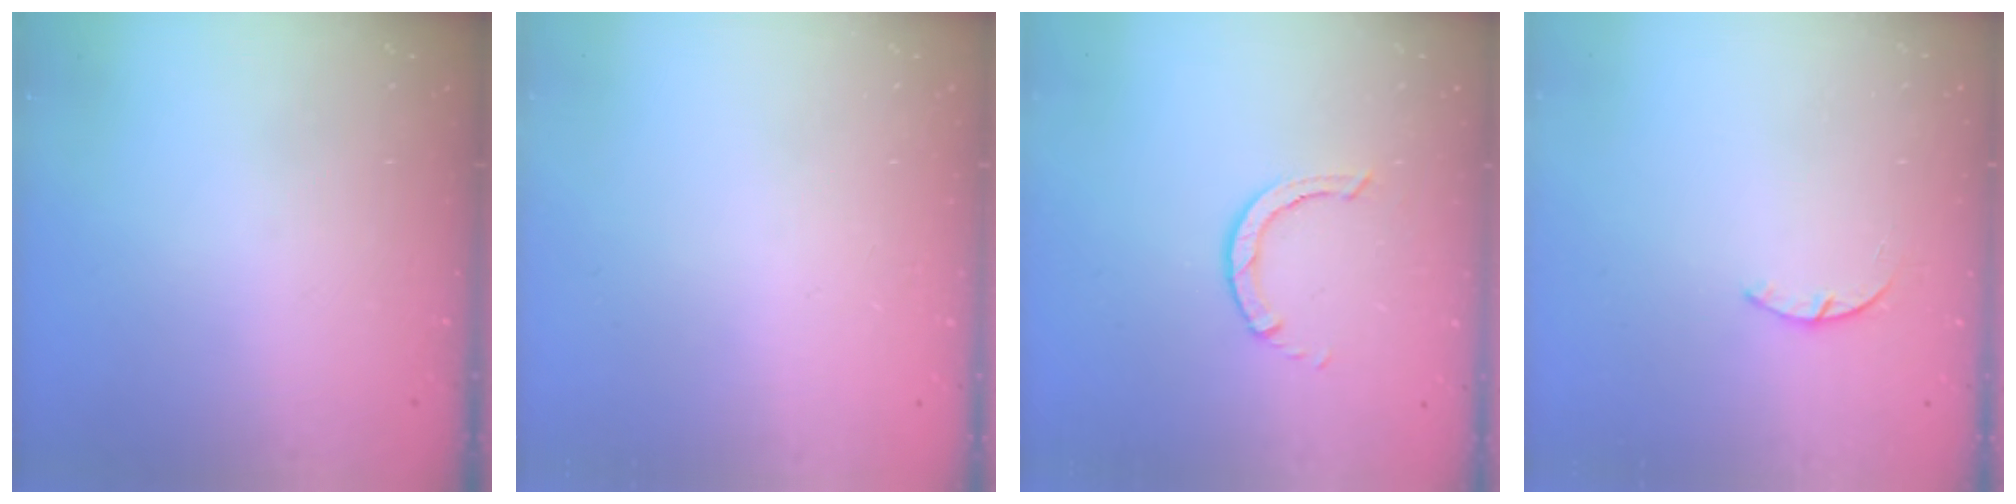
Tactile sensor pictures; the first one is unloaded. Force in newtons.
{"total": 2.5, "press": 2.5, "slide": 0.2}
{"total": 3.2, "press": 3.2, "slide": 0.4}
{"total": 1.4, "press": 1.4, "slide": 0.3}